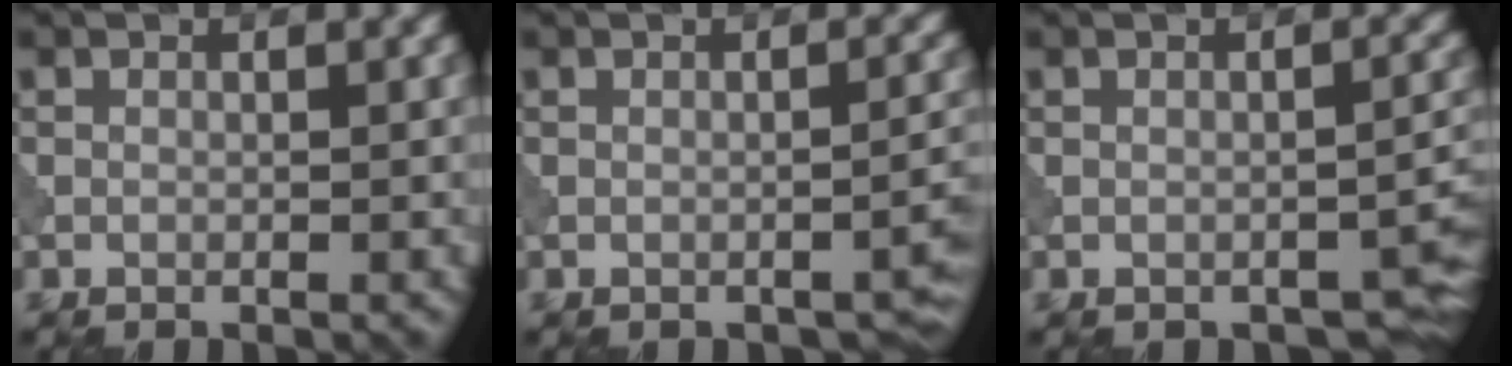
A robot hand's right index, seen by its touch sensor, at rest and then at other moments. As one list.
[{"total": 2.1, "force": [-1.4, 0.7, 1.4], "torque": [-0.016, 0.001, -0.020]}, {"total": 2.5, "force": [-1.5, 1.1, 1.6], "torque": [-0.016, -0.002, -0.016]}]